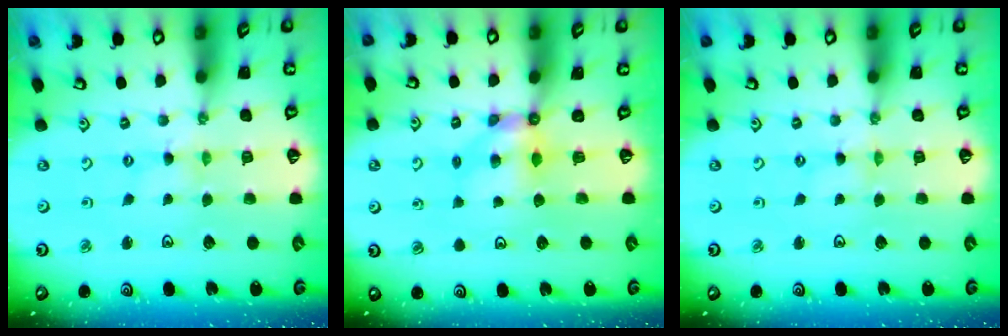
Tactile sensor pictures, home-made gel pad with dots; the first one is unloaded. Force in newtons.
{"total": 5.7, "press": 5.7, "slide": 0.1}
{"total": 0.6, "press": 0.6, "slide": 0.2}